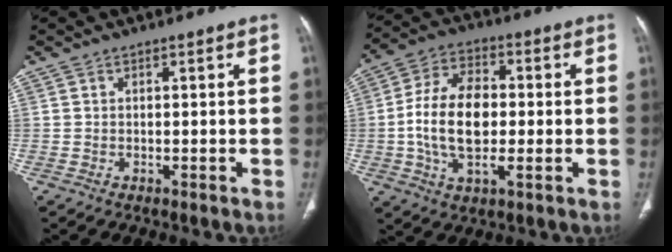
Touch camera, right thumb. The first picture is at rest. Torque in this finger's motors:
{"motor_torque": [-0.18, 1.12, 1.75, -0.26, 0.50]}